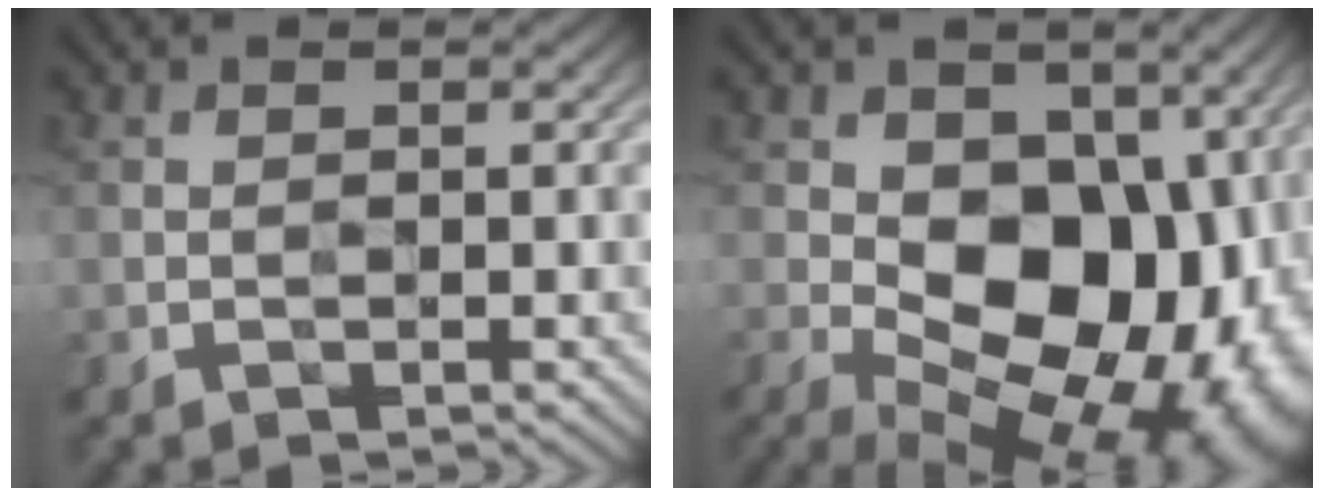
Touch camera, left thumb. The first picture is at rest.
{"total": 17.3, "force": [-0.5, 11.8, 12.7], "torque": [-0.161, -0.017, 0.006]}